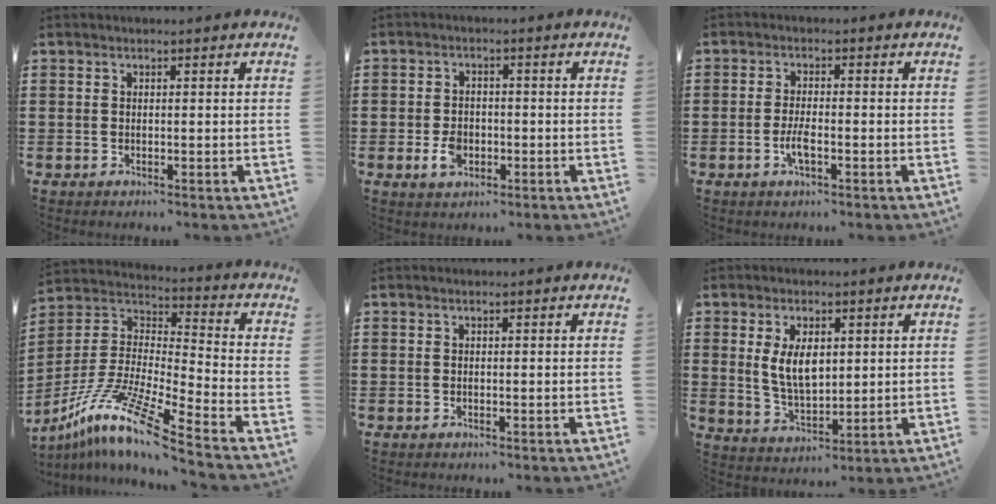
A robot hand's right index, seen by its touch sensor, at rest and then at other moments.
{"total": 3.5, "force": [-1.1, 2.3, 2.4], "torque": [-0.054, -0.001, -0.021]}
{"total": 3.1, "force": [-1.2, 0.8, 2.8], "torque": [-0.063, -0.004, -0.026]}
{"total": 12.8, "force": [-10.1, 0.2, 7.8], "torque": [-0.167, -0.002, -0.201]}
{"total": 0.0}
{"total": 6.7, "force": [1.5, 3.7, 5.4], "torque": [-0.100, 0.003, 0.023]}